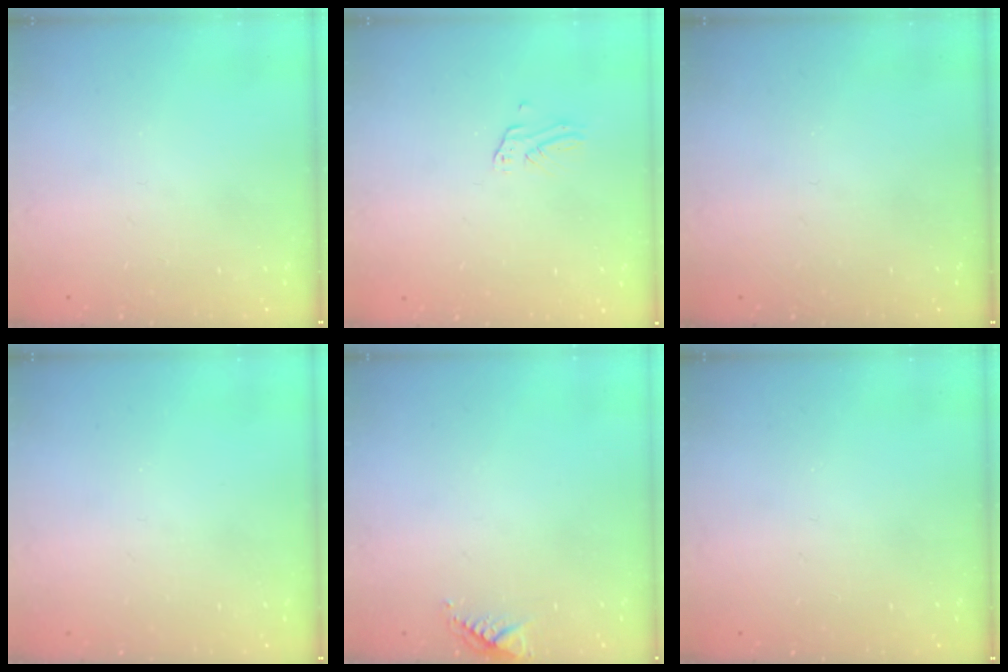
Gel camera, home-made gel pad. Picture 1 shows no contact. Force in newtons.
{"total": 2.0, "press": 2.0, "slide": 0.1}
{"total": 0.0}
{"total": 0.0}
{"total": 5.8, "press": 5.8, "slide": 0.5}
{"total": 0.0}